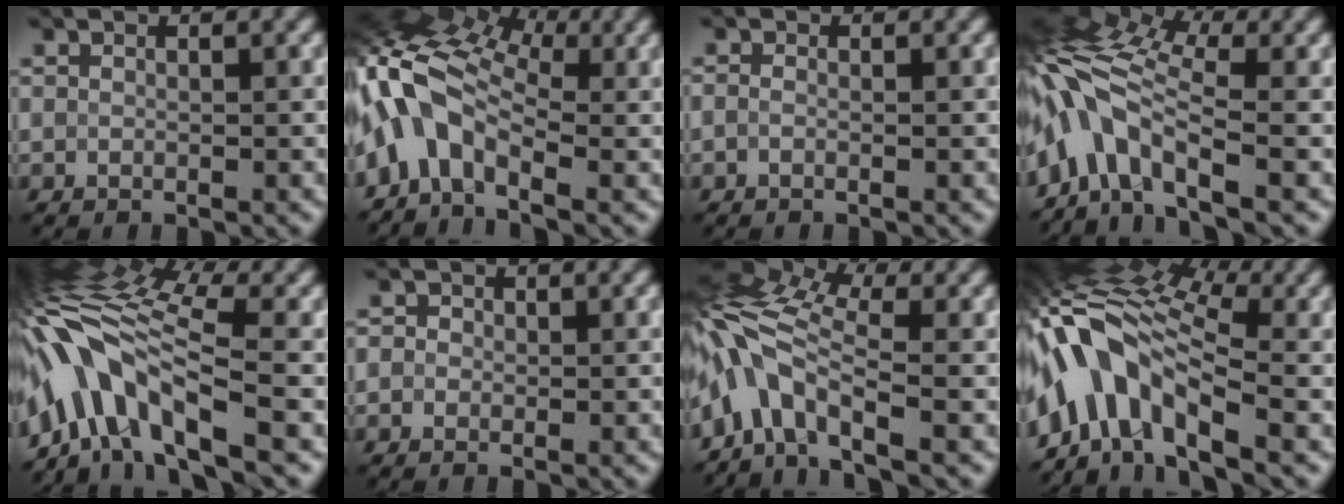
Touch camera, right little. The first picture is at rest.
{"total": 8.6, "force": [-1.4, 5.1, 6.8], "torque": [-0.126, 0.020, -0.053]}
{"total": 0.6, "force": [-0.2, 0.3, 0.4], "torque": [-0.011, -0.005, -0.010]}
{"total": 8.6, "force": [-2.5, 4.3, 7.1], "torque": [-0.136, 0.025, -0.068]}
{"total": 11.5, "force": [-3.2, 4.6, 10.1], "torque": [-0.186, 0.016, -0.059]}
{"total": 1.3, "force": [0.2, 1.2, 0.5], "torque": [-0.003, 0.001, -0.009]}
{"total": 7.8, "force": [-2.2, 4.0, 6.3], "torque": [-0.121, 0.023, -0.064]}
{"total": 11.8, "force": [-3.1, 6.0, 9.7], "torque": [-0.175, 0.016, -0.066]}